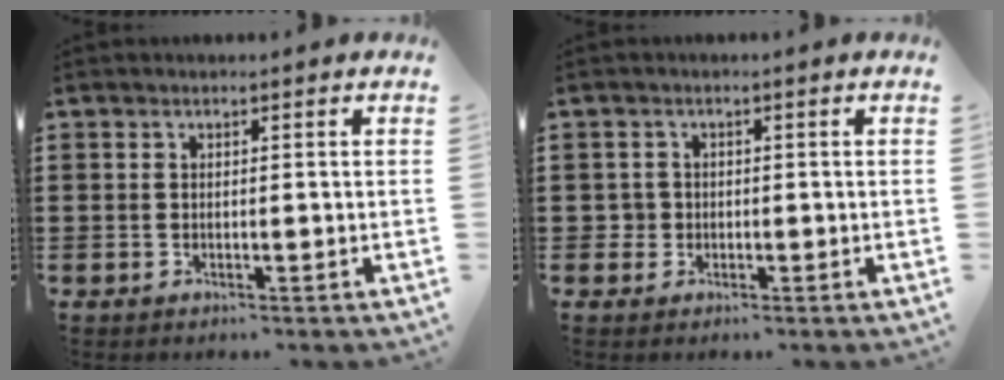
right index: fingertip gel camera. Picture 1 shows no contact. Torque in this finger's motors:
{"motor_torque": [0.06, 0.04, 0.01, -0.01]}